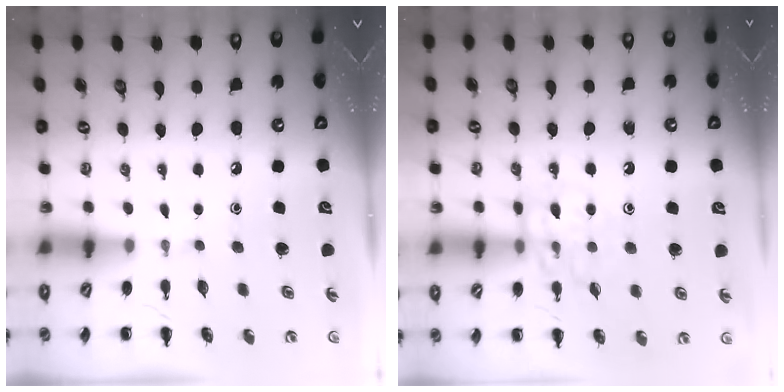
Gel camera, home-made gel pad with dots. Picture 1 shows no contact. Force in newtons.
{"total": 10.7, "press": 10.7, "slide": 0.8}